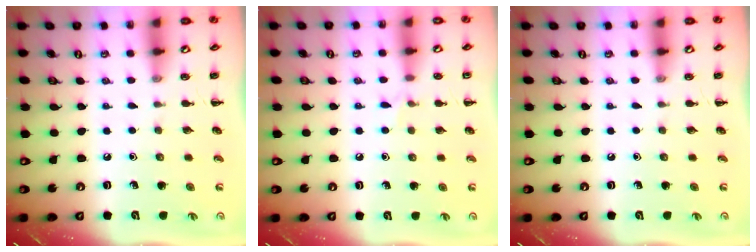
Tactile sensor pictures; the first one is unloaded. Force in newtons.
{"total": 4.8, "press": 4.5, "slide": 1.6}
{"total": 0.0}